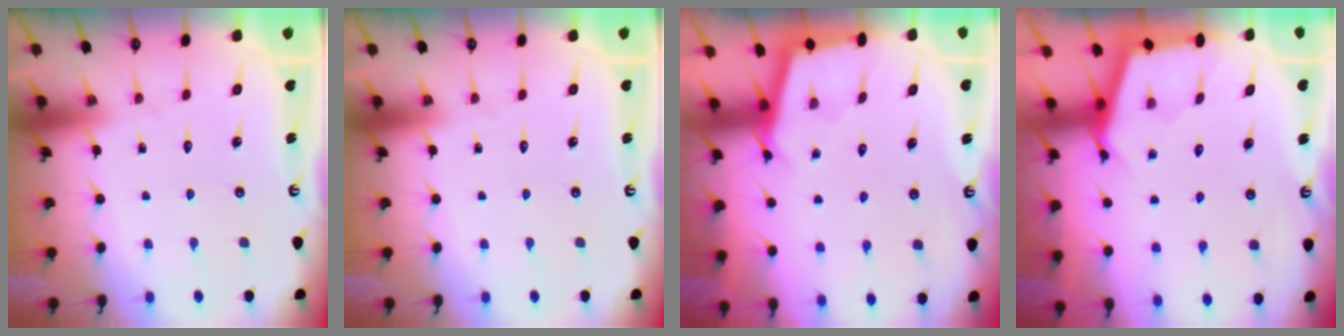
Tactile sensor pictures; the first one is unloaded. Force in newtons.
{"total": 0.0}
{"total": 2.9, "press": 2.9, "slide": 0.3}
{"total": 2.6, "press": 2.6, "slide": 0.2}